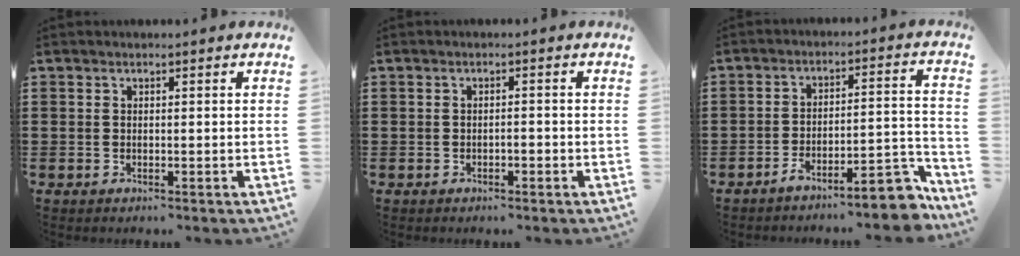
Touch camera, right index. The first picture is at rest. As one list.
[{"total": 1.0, "force": [-0.8, 0.4, 0.6], "torque": [-0.015, -0.005, -0.014]}, {"total": 8.7, "force": [-7.2, 1.6, 4.7], "torque": [-0.055, 0.014, -0.133]}]